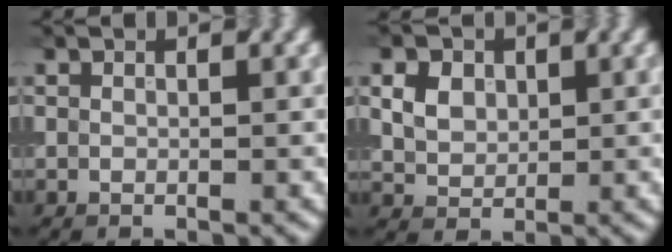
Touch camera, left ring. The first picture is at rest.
{"total": 5.1, "force": [2.2, 3.7, 2.8], "torque": [-0.072, 0.018, 0.040]}